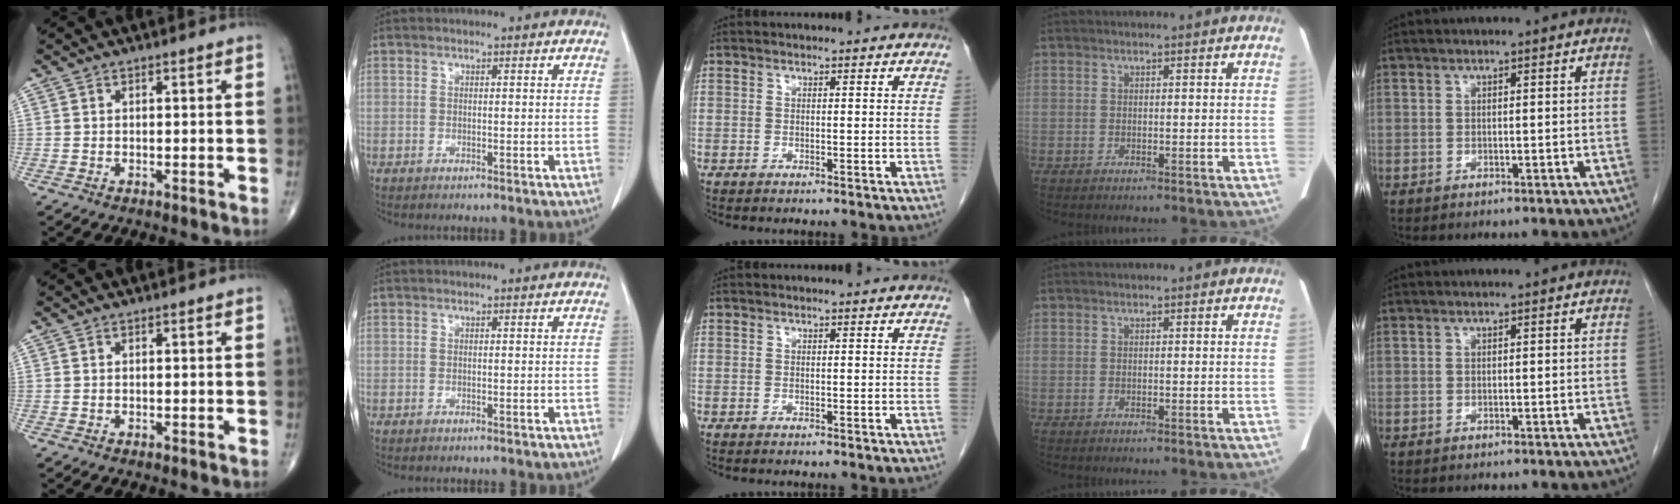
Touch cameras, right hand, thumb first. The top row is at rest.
{}